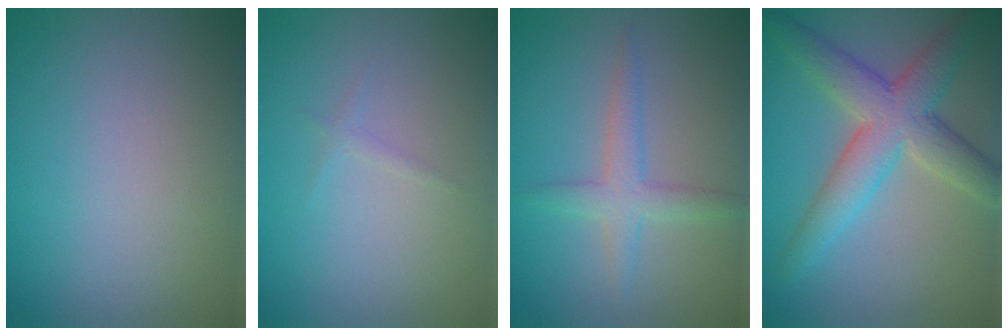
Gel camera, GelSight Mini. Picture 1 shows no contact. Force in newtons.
{"total": 0.6, "press": 0.6, "slide": 0.1}
{"total": 2.7, "press": 2.7, "slide": 0.1}
{"total": 6.6, "press": 6.6, "slide": 0.2}